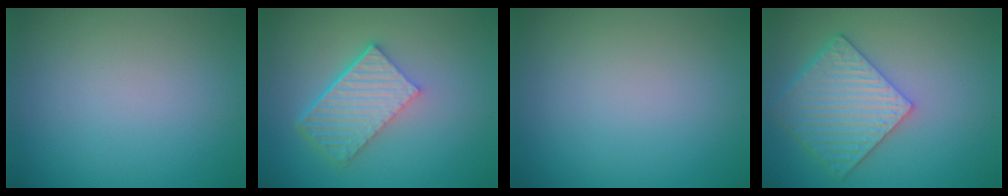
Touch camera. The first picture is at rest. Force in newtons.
{"total": 5.7, "press": 3.9, "slide": 4.2}
{"total": 0.0}
{"total": 5.6, "press": 4.9, "slide": 2.6}